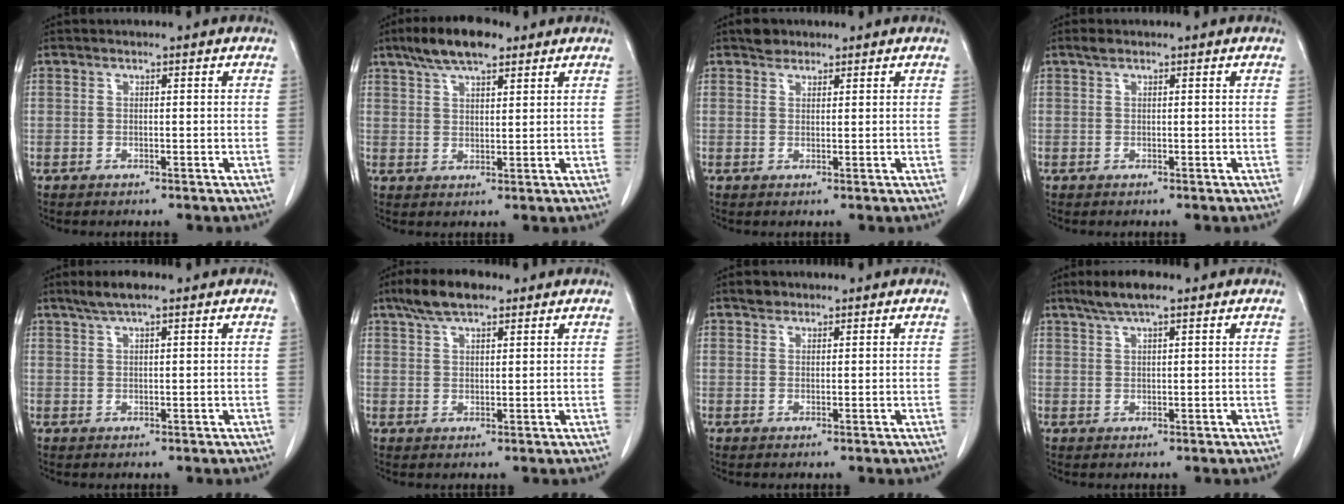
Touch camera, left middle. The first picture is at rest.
{"total": 8.2, "force": [5.8, 2.5, 5.2], "torque": [-0.099, 0.016, 0.101]}
{"total": 2.0, "force": [1.6, 1.1, 0.3], "torque": [-0.008, 0.004, 0.025]}
{"total": 0.9, "force": [0.7, 0.3, 0.5], "torque": [-0.014, 0.009, 0.014]}
{"total": 3.5, "force": [2.5, 0.5, 2.4], "torque": [-0.052, 0.010, 0.049]}
{"total": 6.0, "force": [4.3, 2.0, 3.7], "torque": [-0.078, 0.018, 0.078]}
{"total": 1.5, "force": [1.2, 0.9, 0.3], "torque": [-0.005, 0.002, 0.019]}
{"total": 4.6, "force": [3.3, 0.7, 3.1], "torque": [-0.067, 0.013, 0.062]}